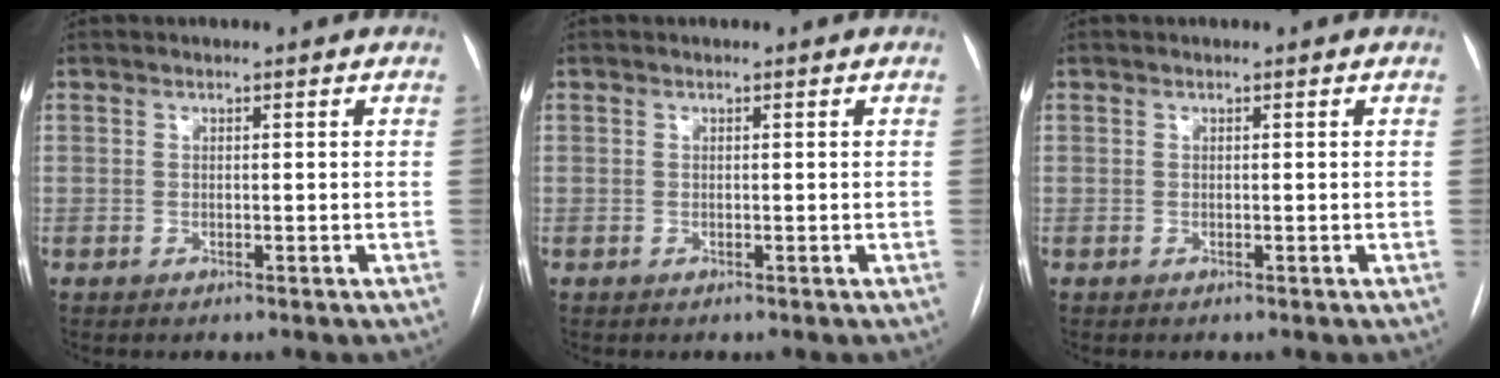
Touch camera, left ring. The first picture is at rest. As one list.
[{"total": 0.0}, {"total": 0.0}]